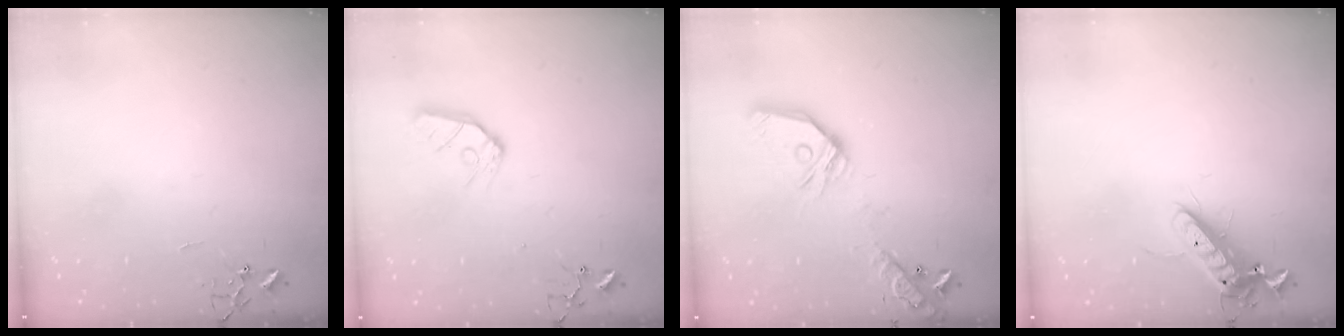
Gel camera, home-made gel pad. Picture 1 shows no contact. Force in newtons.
{"total": 9.7, "press": 9.7, "slide": 0.9}
{"total": 17.7, "press": 17.5, "slide": 2.5}
{"total": 12.2, "press": 12.0, "slide": 2.3}